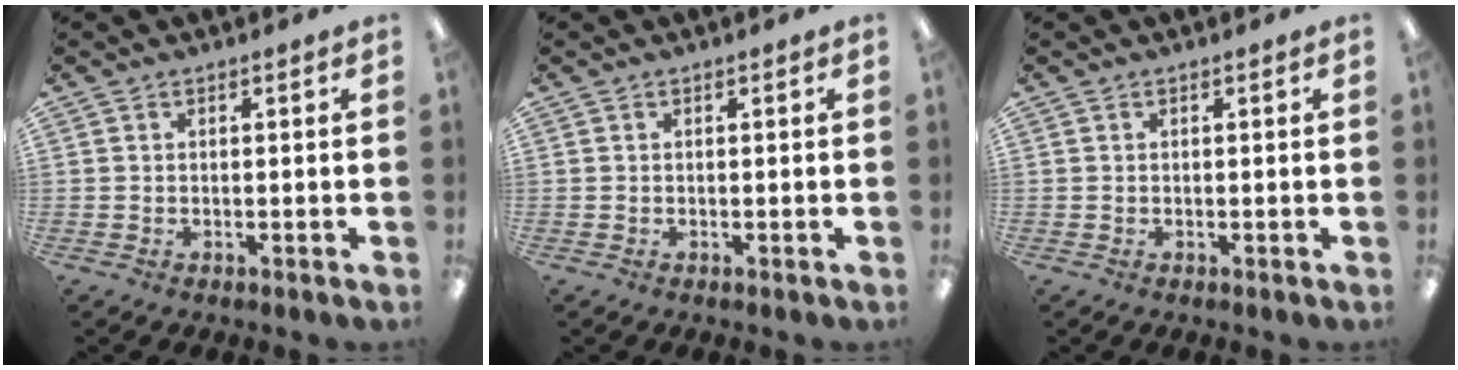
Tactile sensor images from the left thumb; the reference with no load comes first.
{"total": 0.0}
{"total": 0.0}